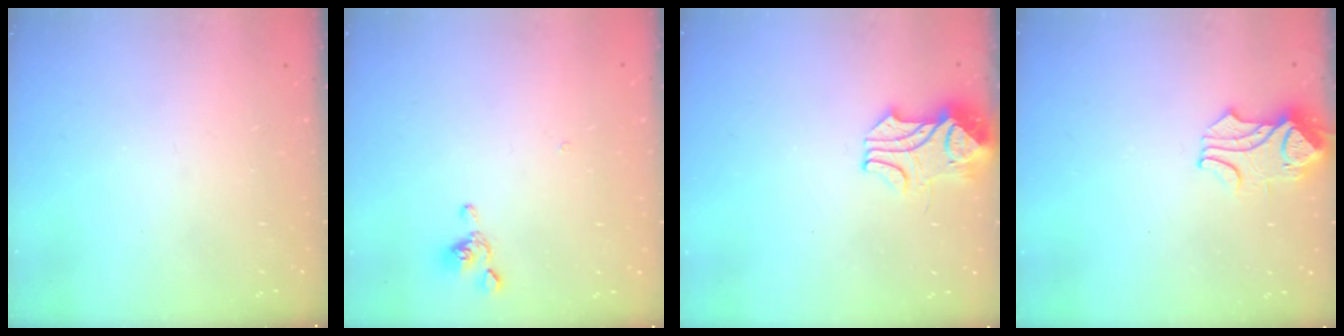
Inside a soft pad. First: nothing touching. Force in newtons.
{"total": 2.3, "press": 2.3, "slide": 0.5}
{"total": 2.5, "press": 2.3, "slide": 1.0}
{"total": 1.6, "press": 1.5, "slide": 0.5}